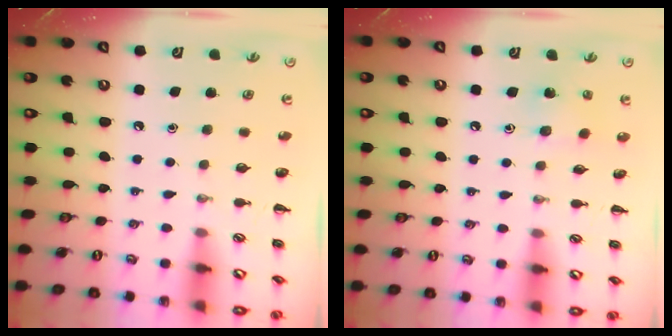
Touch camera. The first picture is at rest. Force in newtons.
{"total": 6.3, "press": 6.2, "slide": 1.3}